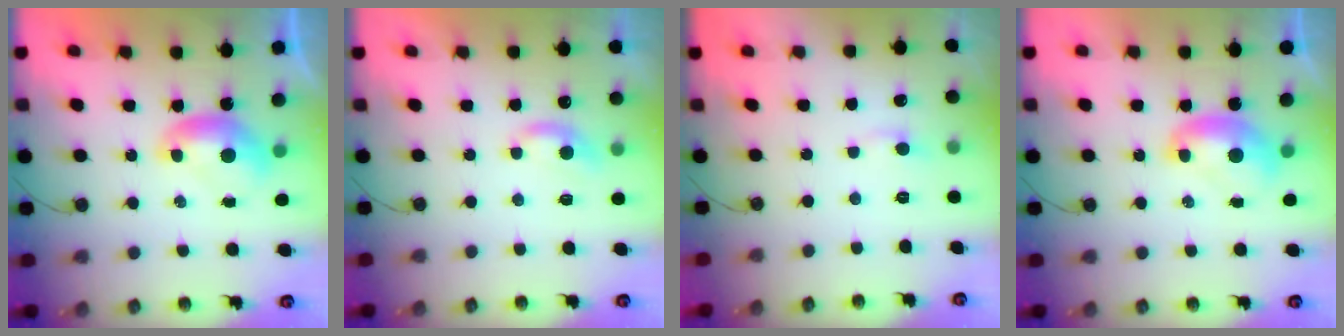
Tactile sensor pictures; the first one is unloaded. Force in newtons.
{"total": 0.9, "press": 0.1, "slide": 0.9}
{"total": 1.0, "press": 0.9, "slide": 0.4}
{"total": 1.6, "press": 1.6, "slide": 0.1}